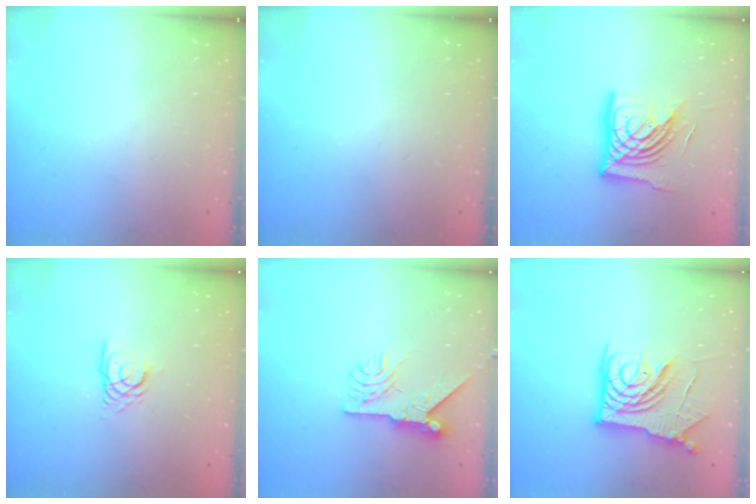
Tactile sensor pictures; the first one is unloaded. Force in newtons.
{"total": 0.0}
{"total": 16.8, "press": 16.7, "slide": 1.7}
{"total": 5.0, "press": 5.0, "slide": 0.5}
{"total": 9.1, "press": 9.1, "slide": 1.1}
{"total": 15.6, "press": 15.5, "slide": 1.5}